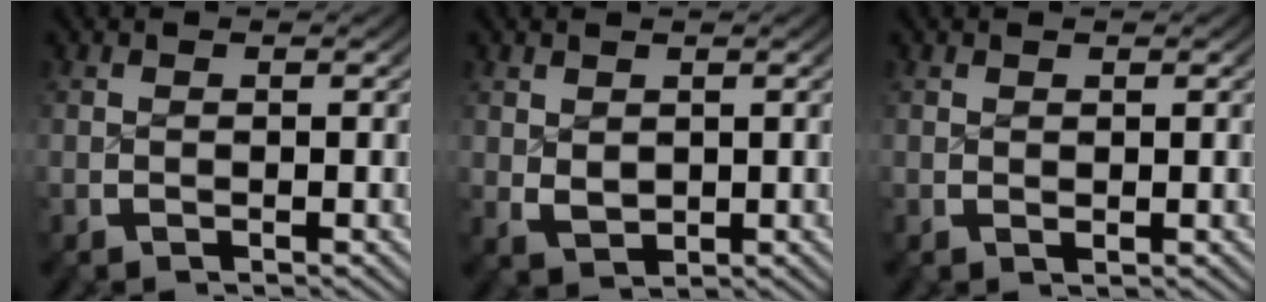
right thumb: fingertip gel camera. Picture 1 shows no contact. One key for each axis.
{"total": 2.2, "fx": 0.4, "fy": 1.7, "fz": 1.4, "tx": -0.028, "ty": -0.015, "tz": 0.022}
{"total": 0.5, "fx": 0.4, "fy": 0.2, "fz": 0.2, "tx": -0.001, "ty": -0.002, "tz": 0.012}